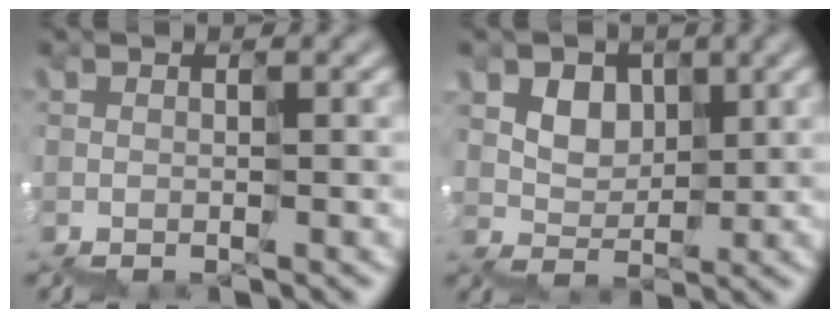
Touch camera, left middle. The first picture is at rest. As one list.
[{"total": 2.6, "force": [1.7, 1.6, -1.1], "torque": [0.008, 0.014, 0.032]}]